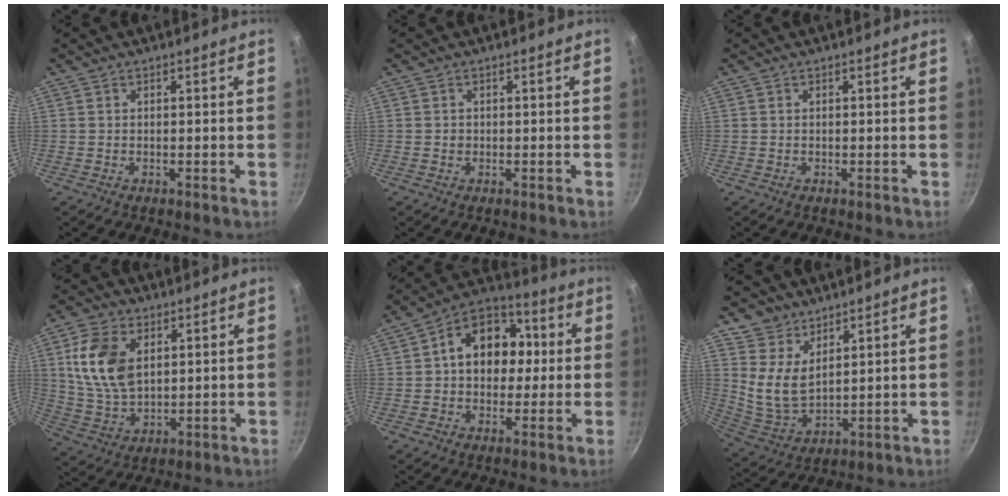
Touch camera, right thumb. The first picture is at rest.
{"total": 0.6, "force": [0.0, 0.6, 0.2], "torque": [0.000, 0.002, -0.001]}
{"total": 0.0}
{"total": 13.1, "force": [3.6, 8.4, 9.4], "torque": [-0.165, -0.017, 0.077]}
{"total": 14.4, "force": [1.5, 11.0, 9.2], "torque": [-0.093, 0.028, 0.005]}
{"total": 9.1, "force": [5.7, 6.0, 3.7], "torque": [-0.048, -0.043, 0.120]}